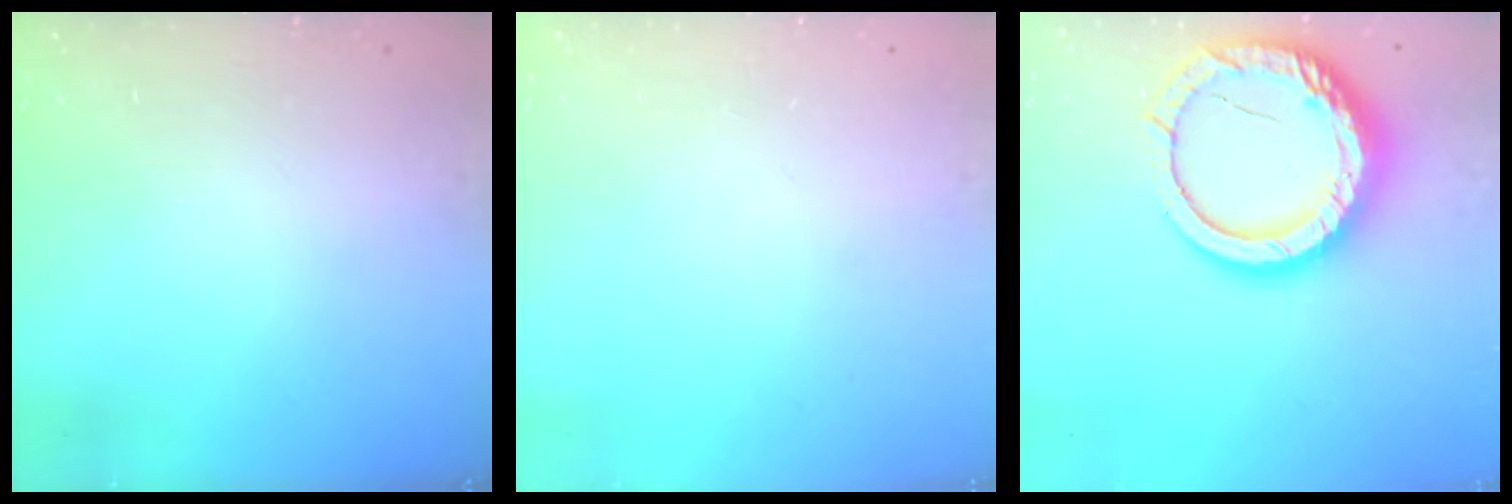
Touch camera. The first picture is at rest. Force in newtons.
{"total": 0.0}
{"total": 16.5, "press": 16.5, "slide": 1.2}